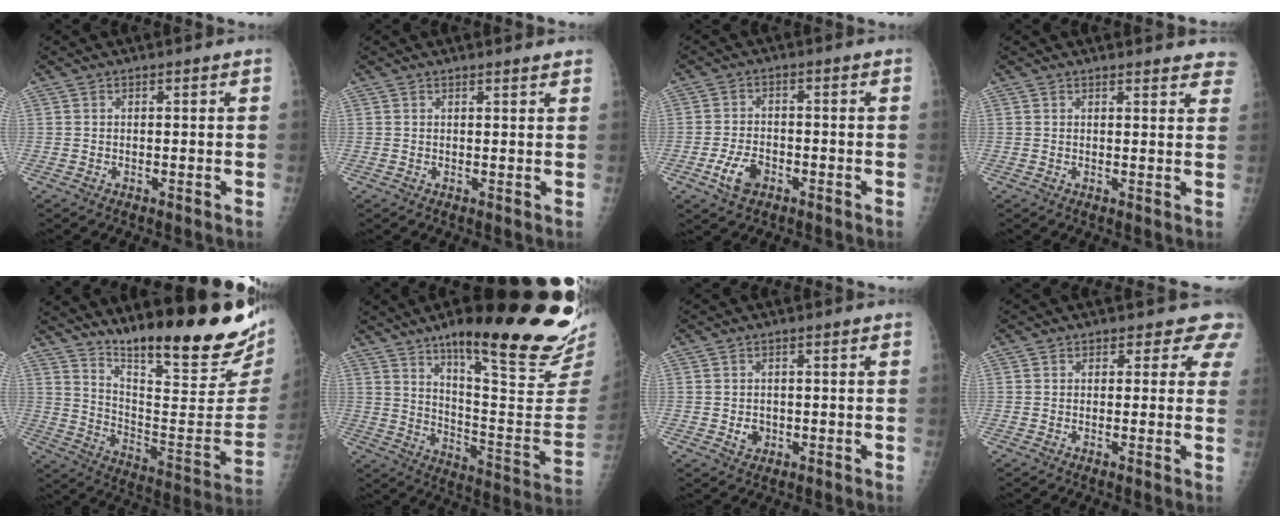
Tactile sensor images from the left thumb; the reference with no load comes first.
{"total": 1.5, "force": [1.4, 0.2, 0.5], "torque": [-0.001, -0.005, 0.018]}
{"total": 5.4, "force": [-2.7, 3.3, 3.4], "torque": [-0.062, 0.013, -0.047]}
{"total": 6.3, "force": [5.9, 1.8, 1.5], "torque": [0.017, -0.023, 0.047]}
{"total": 27.4, "force": [20.0, 5.0, 18.0], "torque": [-0.252, -0.127, 0.301]}
{"total": 28.6, "force": [19.7, 5.5, 19.9], "torque": [-0.251, -0.107, 0.284]}
{"total": 2.4, "force": [-0.5, 2.1, 1.1], "torque": [-0.006, 0.002, 0.000]}
{"total": 4.2, "force": [3.3, 2.5, 0.3], "torque": [0.036, -0.014, 0.014]}